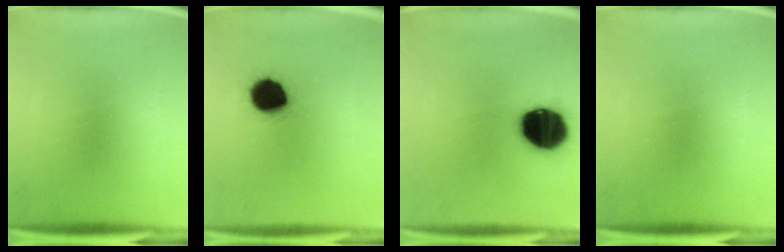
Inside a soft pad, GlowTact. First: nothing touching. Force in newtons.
{"total": 12.3}
{"total": 20.0}
{"total": 0.0}